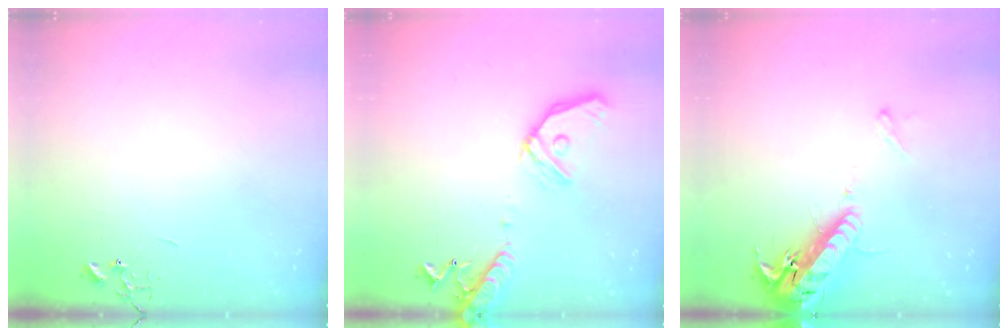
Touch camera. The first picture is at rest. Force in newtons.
{"total": 16.3, "press": 16.0, "slide": 3.2}
{"total": 17.4, "press": 16.9, "slide": 4.1}